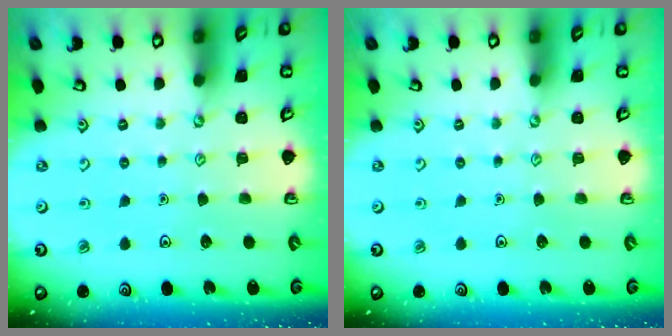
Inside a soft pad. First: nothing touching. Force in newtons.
{"total": 0.0}